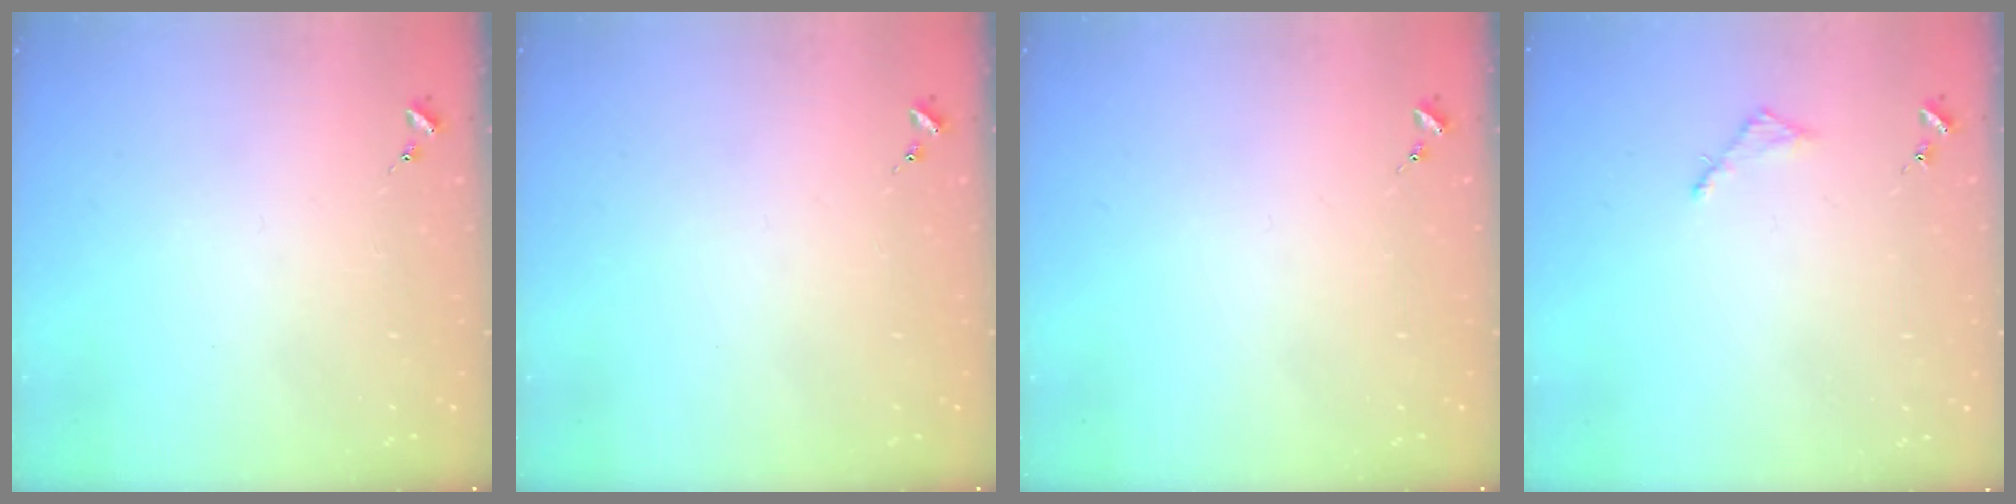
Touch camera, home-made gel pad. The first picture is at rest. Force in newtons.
{"total": 0.0}
{"total": 0.0}
{"total": 2.8, "press": 2.7, "slide": 0.3}